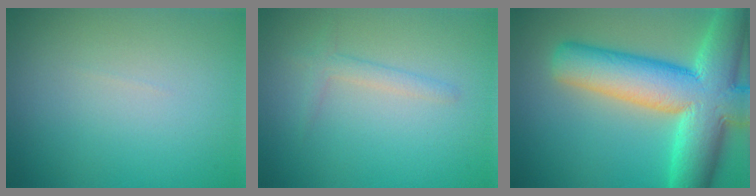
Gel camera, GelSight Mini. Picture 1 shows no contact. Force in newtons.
{"total": 1.5, "press": 1.5, "slide": 0.1}
{"total": 13.0, "press": 13.0, "slide": 1.0}